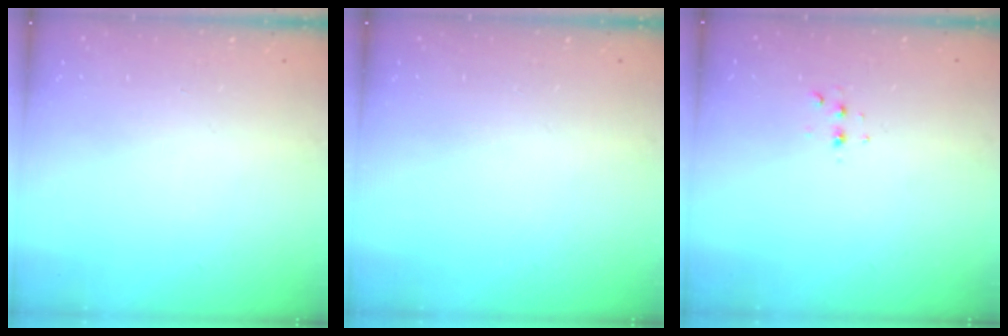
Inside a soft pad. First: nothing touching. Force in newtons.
{"total": 0.0}
{"total": 2.8, "press": 2.8, "slide": 0.7}